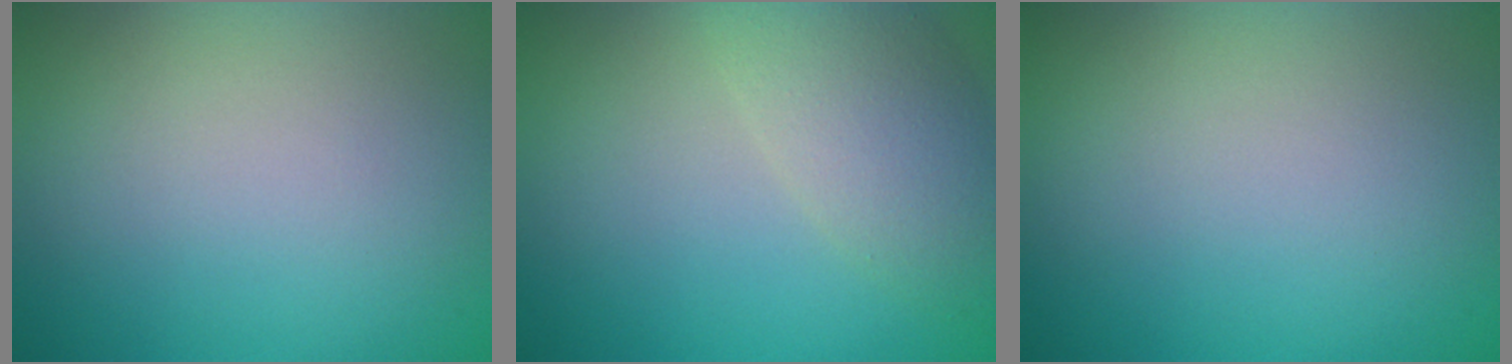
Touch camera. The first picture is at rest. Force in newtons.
{"total": 4.8, "press": 4.8, "slide": 0.5}
{"total": 0.0}